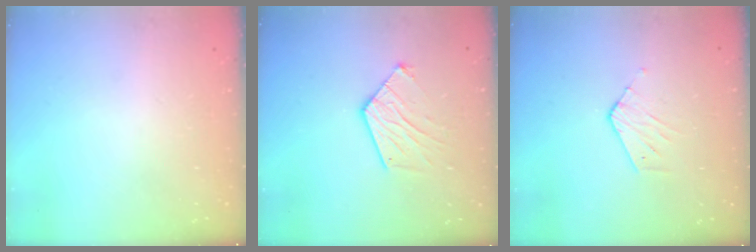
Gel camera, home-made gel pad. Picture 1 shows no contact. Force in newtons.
{"total": 10.5, "press": 10.4, "slide": 0.5}
{"total": 3.3, "press": 3.3, "slide": 0.2}